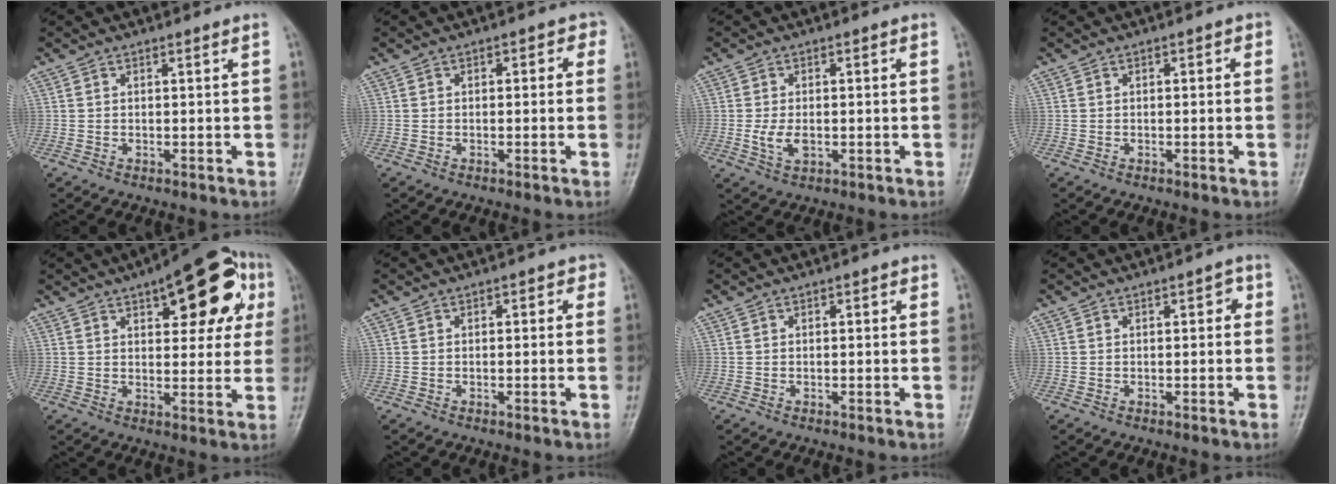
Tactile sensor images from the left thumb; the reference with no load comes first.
{"total": 2.6, "force": [0.3, 1.7, 1.9], "torque": [0.004, 0.010, -0.010]}
{"total": 4.2, "force": [-0.7, 2.5, 3.4], "torque": [-0.065, -0.002, -0.012]}
{"total": 1.5, "force": [0.2, 0.9, 1.2], "torque": [-0.002, 0.004, -0.005]}
{"total": 18.7, "force": [7.4, 8.2, 15.0], "torque": [-0.155, 0.007, 0.093]}
{"total": 2.3, "force": [0.3, 1.5, 1.7], "torque": [0.002, 0.008, -0.009]}
{"total": 1.2, "force": [0.2, 0.7, 0.9], "torque": [-0.001, 0.003, -0.003]}
{"total": 2.1, "force": [0.5, 1.2, 1.6], "torque": [-0.003, 0.005, -0.001]}